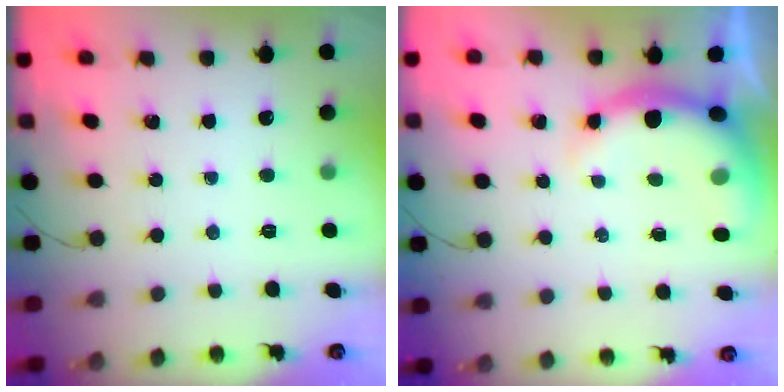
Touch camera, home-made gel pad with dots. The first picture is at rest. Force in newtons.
{"total": 6.6, "press": 6.6, "slide": 0.7}